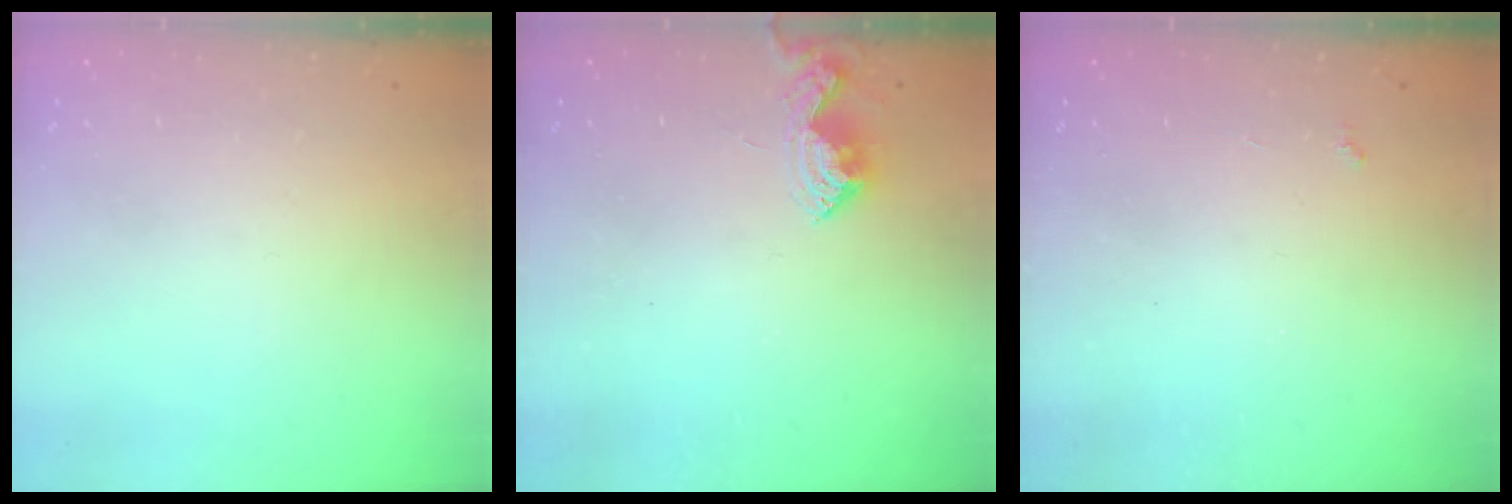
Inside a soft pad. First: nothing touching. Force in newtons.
{"total": 8.1, "press": 8.1, "slide": 0.8}
{"total": 2.3, "press": 2.3, "slide": 0.4}